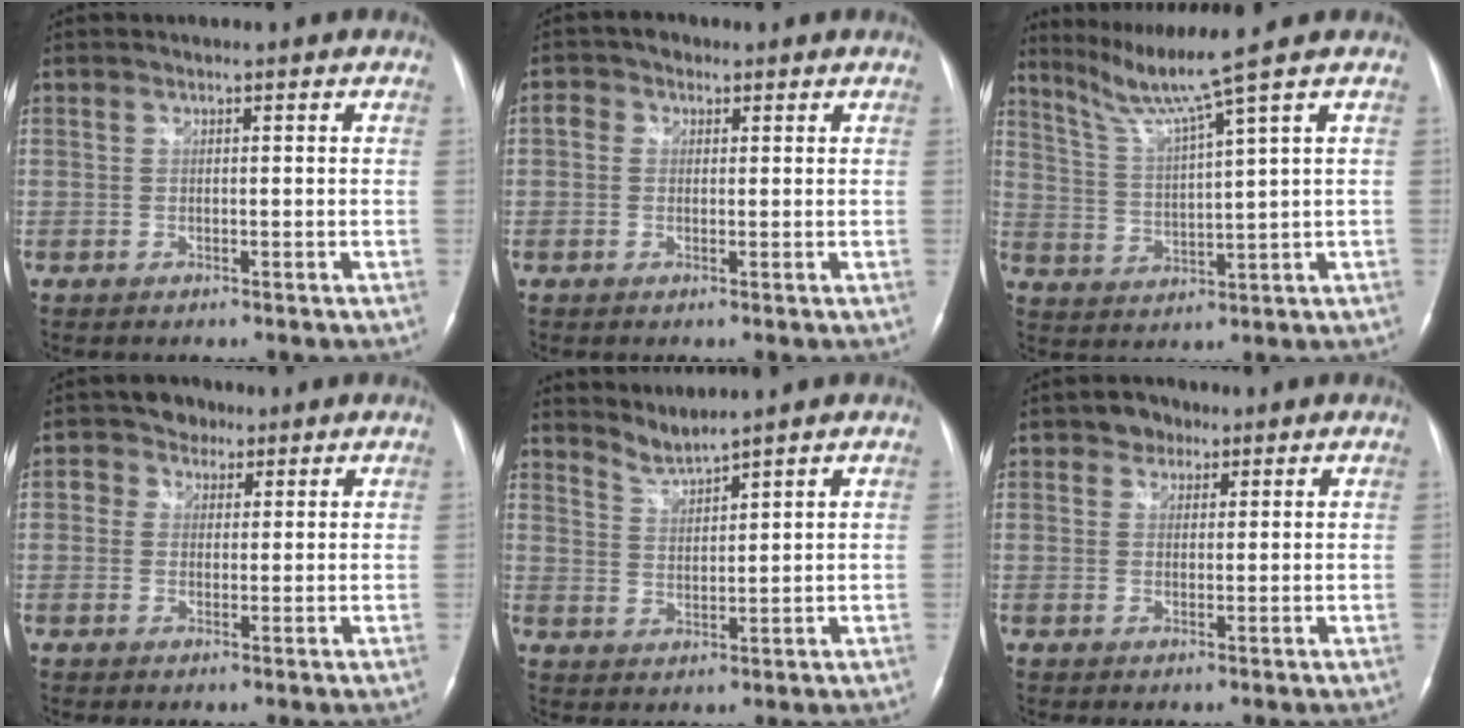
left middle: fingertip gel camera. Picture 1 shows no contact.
{"total": 2.8, "force": [0.9, 2.3, 1.3], "torque": [-0.031, 0.021, 0.014]}
{"total": 7.8, "force": [6.0, -3.1, 3.9], "torque": [-0.079, -0.017, 0.118]}
{"total": 4.0, "force": [2.0, 3.4, 1.0], "torque": [-0.022, 0.019, 0.034]}
{"total": 3.5, "force": [3.4, -1.0, 0.0], "torque": [-0.007, -0.009, 0.073]}
{"total": 3.5, "force": [2.1, 2.6, 0.7], "torque": [-0.013, 0.008, 0.032]}